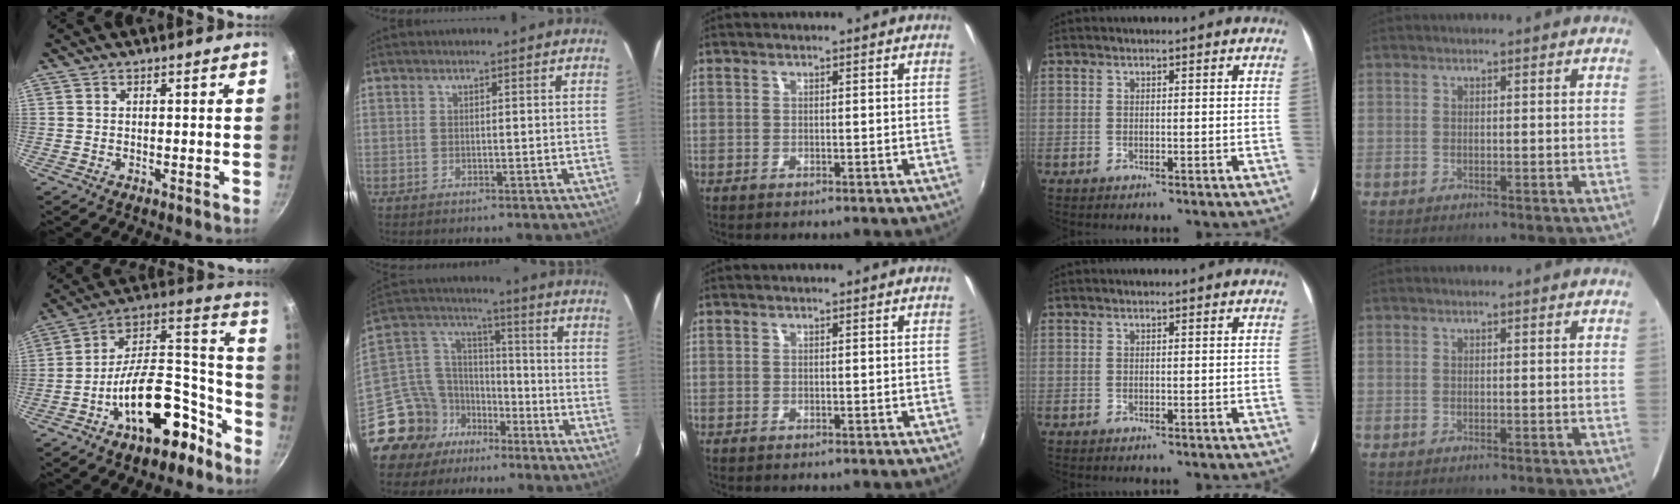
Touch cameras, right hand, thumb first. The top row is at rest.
{"thumb": {"total": 21.3, "force": [-11.2, 10.4, 14.8], "torque": [-0.169, 0.112, -0.176]}, "index": {"total": 14.6, "force": [-10.6, 9.5, 3.2], "torque": [-0.090, 0.053, -0.182]}}